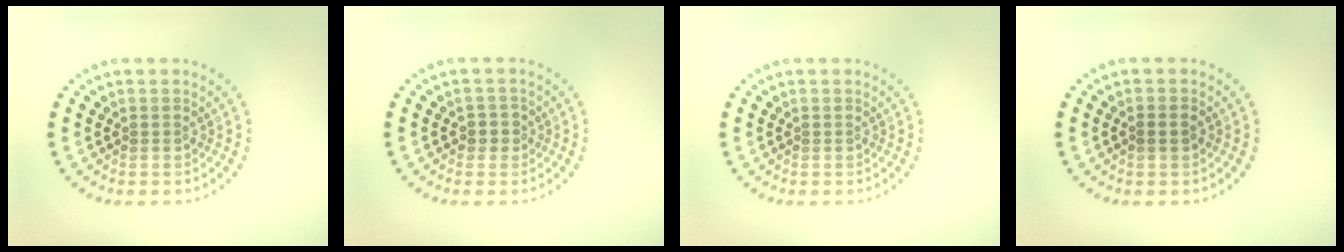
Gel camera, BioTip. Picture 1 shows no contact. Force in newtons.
{"total": 1.3, "press": 1.1, "slide": 0.6}
{"total": 0.0}
{"total": 1.2, "press": 1.1, "slide": 0.4}